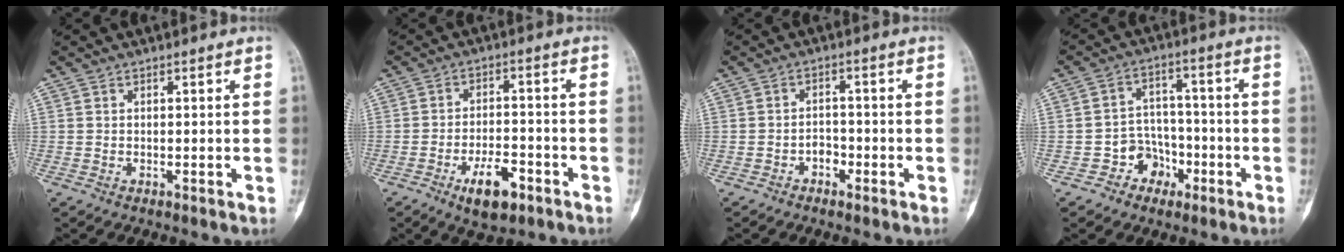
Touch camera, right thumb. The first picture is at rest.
{"total": 8.1, "force": [-4.4, 3.6, 5.8], "torque": [-0.085, 0.024, -0.067]}
{"total": 2.7, "force": [-1.5, 1.9, 1.3], "torque": [-0.003, 0.014, -0.026]}
{"total": 6.8, "force": [-3.3, 5.8, 1.7], "torque": [0.021, 0.041, -0.052]}